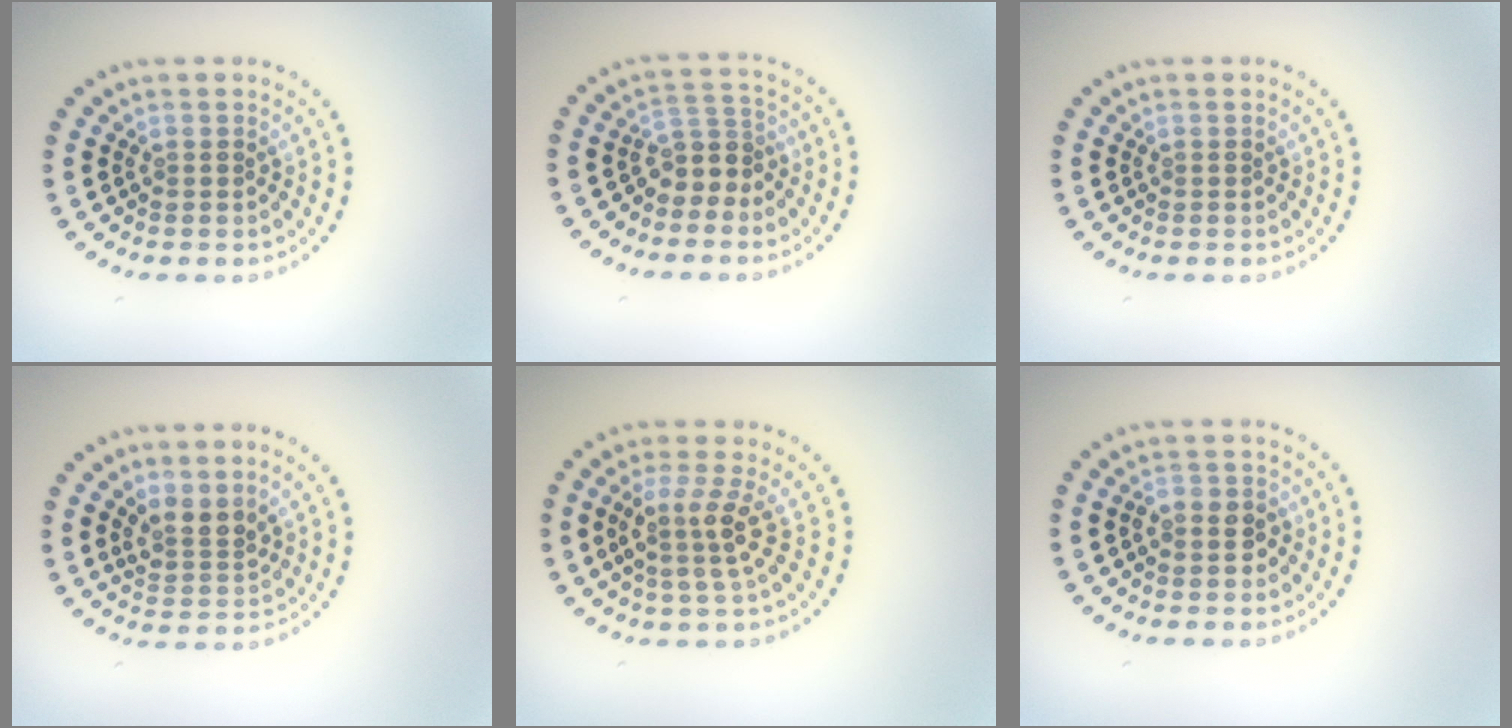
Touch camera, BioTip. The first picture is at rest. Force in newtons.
{"total": 2.7, "press": 2.1, "slide": 1.8}
{"total": 0.0}
{"total": 2.4, "press": 1.8, "slide": 1.6}
{"total": 3.2, "press": 2.4, "slide": 2.0}
{"total": 2.0, "press": 1.9, "slide": 0.6}